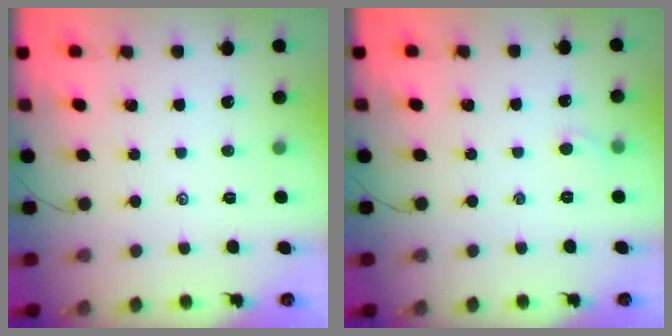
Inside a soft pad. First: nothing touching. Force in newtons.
{"total": 2.9, "press": 2.8, "slide": 1.0}